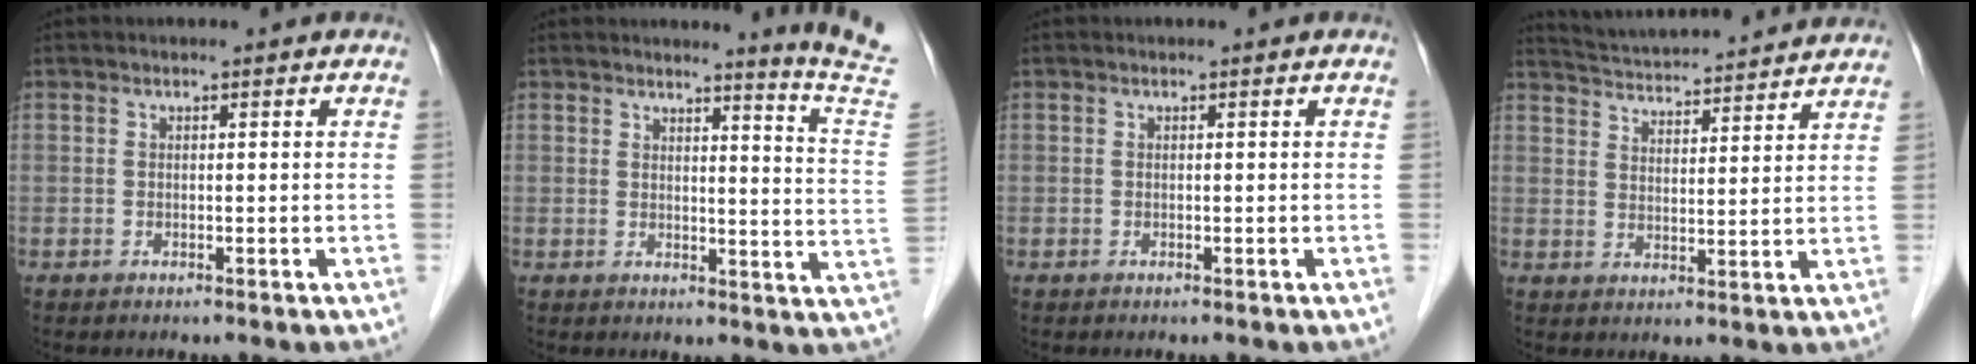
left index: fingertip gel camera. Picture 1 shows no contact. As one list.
[{"total": 9.1, "force": [8.1, -3.3, 2.4], "torque": [-0.040, -0.102, 0.080]}, {"total": 0.0}, {"total": 16.7, "force": [15.8, 1.3, 5.2], "torque": [-0.091, 0.026, 0.225]}]